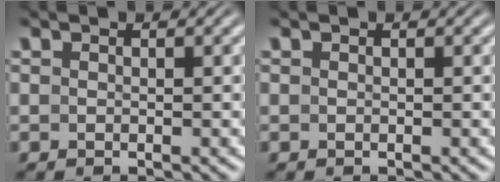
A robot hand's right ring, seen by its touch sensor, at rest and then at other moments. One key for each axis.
{"total": 0.0}